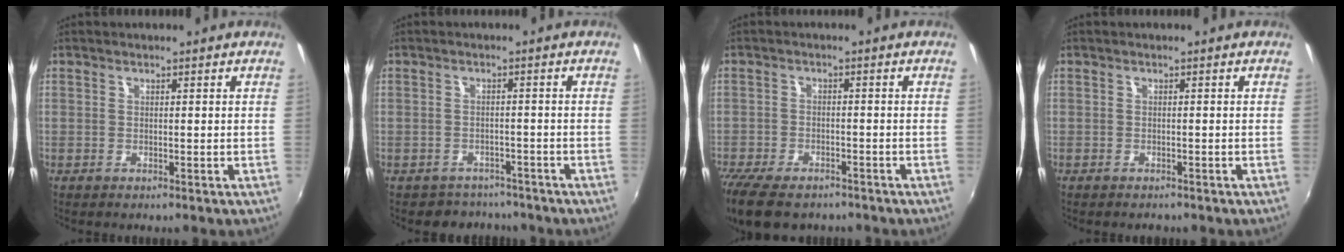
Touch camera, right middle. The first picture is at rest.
{"total": 5.7, "force": [-4.9, 3.0, 0.4], "torque": [-0.018, 0.003, -0.071]}
{"total": 12.0, "force": [-9.2, 5.2, 5.7], "torque": [-0.147, -0.038, -0.159]}
{"total": 1.3, "force": [-1.1, 0.7, 0.2], "torque": [-0.008, -0.004, -0.016]}